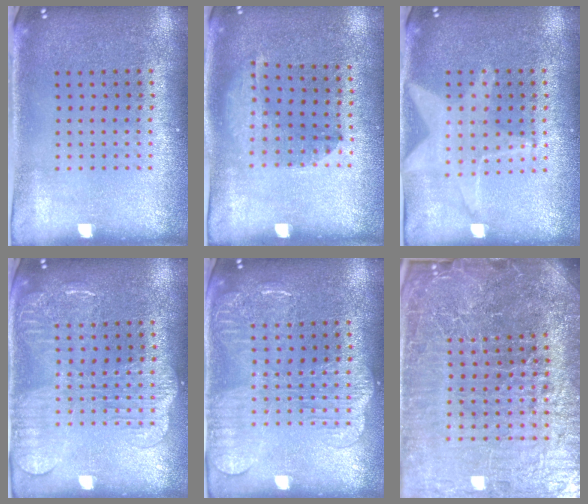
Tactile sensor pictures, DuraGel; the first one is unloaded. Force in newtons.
{"total": 1.2, "press": 1.0, "slide": 0.7}
{"total": 1.6, "press": 1.5, "slide": 0.6}
{"total": 2.0, "press": 2.0, "slide": 0.4}
{"total": 2.0, "press": 2.0, "slide": 0.4}
{"total": 7.6, "press": 6.6, "slide": 3.8}